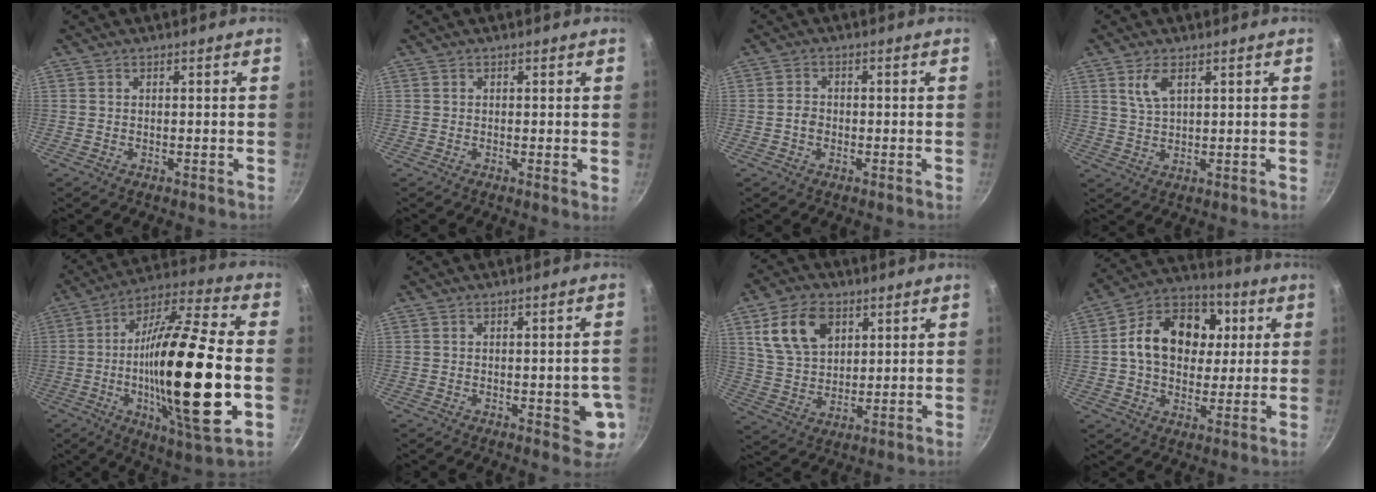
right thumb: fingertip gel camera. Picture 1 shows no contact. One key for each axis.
{"total": 1.0, "fx": 0.2, "fy": 0.3, "fz": 0.9, "tx": -0.012, "ty": -0.003, "tz": -0.001}
{"total": 2.2, "fx": -0.6, "fy": 1.8, "fz": 1.1, "tx": -0.012, "ty": 0.014, "tz": -0.011}
{"total": 4.6, "fx": 2.2, "fy": 2.1, "fz": 3.5, "tx": -0.063, "ty": -0.008, "tz": 0.047}
{"total": 28.1, "fx": -4.1, "fy": 6.6, "fz": 27.0, "tx": -0.466, "ty": 0.012, "tz": -0.072}
{"total": 6.6, "fx": -1.3, "fy": 2.9, "fz": 5.8, "tx": -0.045, "ty": 0.000, "tz": -0.014}
{"total": 12.3, "fx": 5.0, "fy": 8.2, "fz": 7.7, "tx": -0.118, "ty": -0.011, "tz": 0.100}
{"total": 17.5, "fx": 2.8, "fy": 13.1, "fz": 11.2, "tx": -0.155, "ty": 0.020, "tz": 0.030}